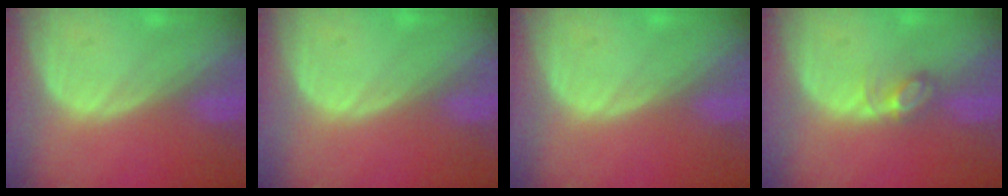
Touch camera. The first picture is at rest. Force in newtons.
{"total": 0.0}
{"total": 0.0}
{"total": 2.8, "press": 2.8, "slide": 0.4}